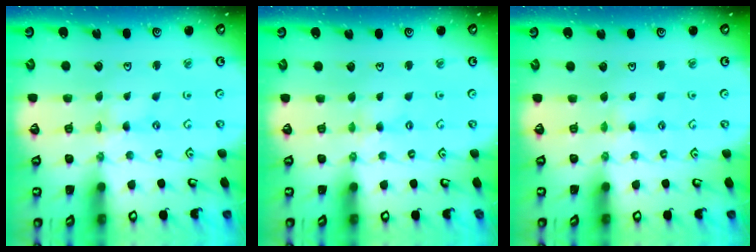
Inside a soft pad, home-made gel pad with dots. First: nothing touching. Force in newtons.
{"total": 2.6, "press": 2.6, "slide": 0.4}
{"total": 2.8, "press": 2.8, "slide": 0.3}